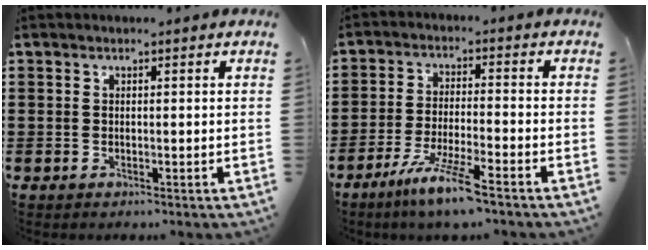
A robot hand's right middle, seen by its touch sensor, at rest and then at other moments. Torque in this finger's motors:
{"motor_torque": [1.23, -0.91, 0.20, 0.21]}